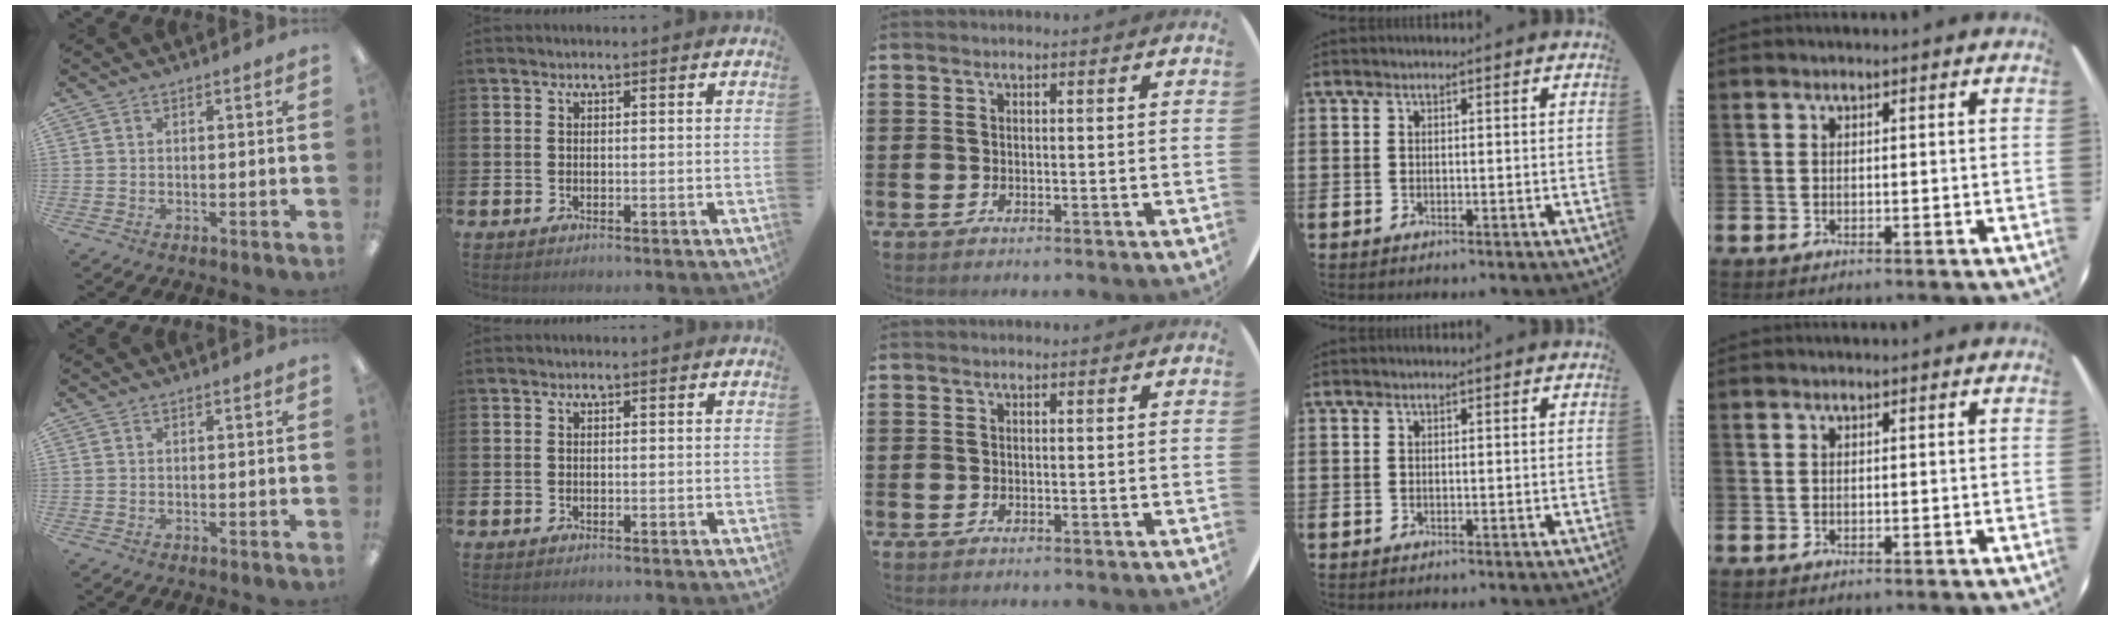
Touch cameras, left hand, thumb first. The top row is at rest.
{}